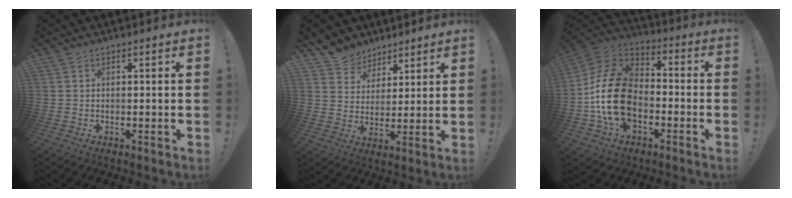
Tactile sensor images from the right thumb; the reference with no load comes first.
{"total": 7.9, "force": [5.7, 5.5, 0.2], "torque": [-0.015, -0.047, 0.116]}
{"total": 21.0, "force": [-4.0, 14.2, 14.9], "torque": [-0.276, 0.038, -0.058]}